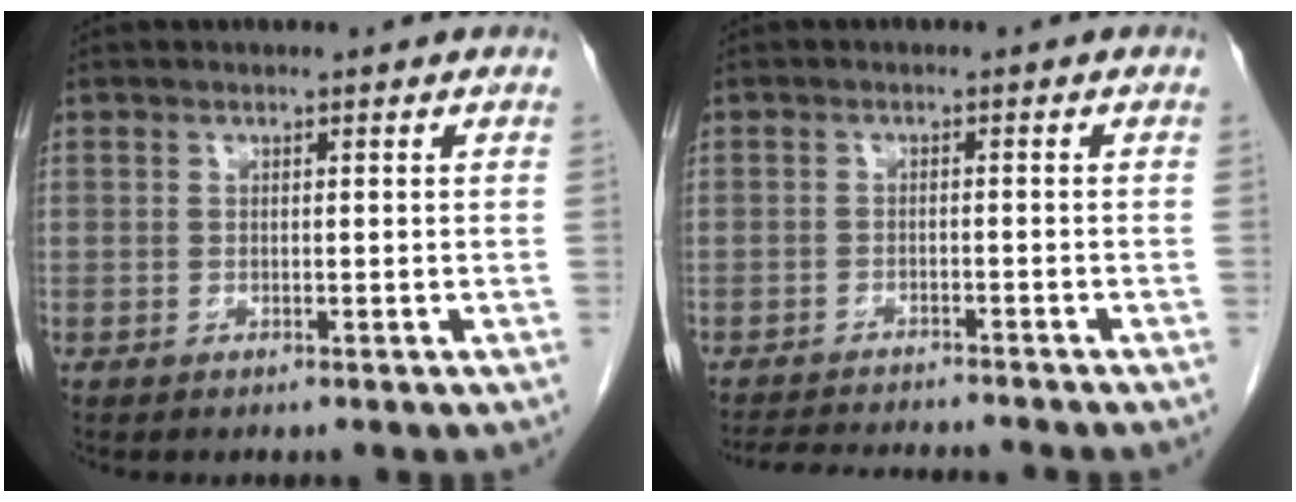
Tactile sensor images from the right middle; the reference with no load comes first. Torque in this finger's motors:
{"motor_torque": [0.28, -0.24, 0.05, 0.01]}